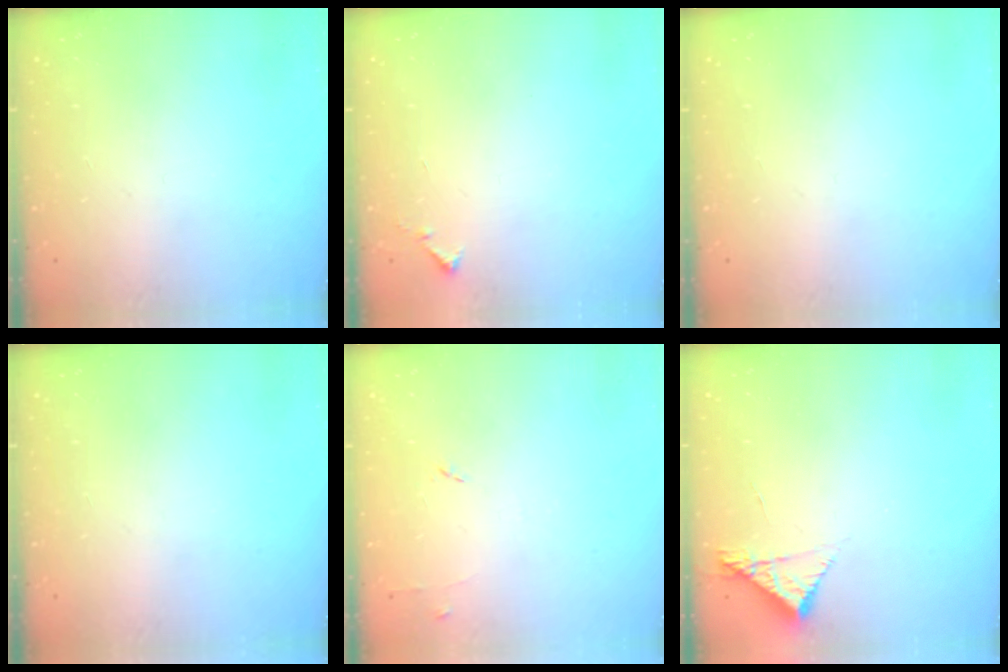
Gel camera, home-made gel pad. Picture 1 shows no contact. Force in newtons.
{"total": 5.8, "press": 5.8, "slide": 0.4}
{"total": 0.0}
{"total": 0.0}
{"total": 5.3, "press": 5.2, "slide": 0.8}
{"total": 4.3, "press": 4.3, "slide": 0.3}